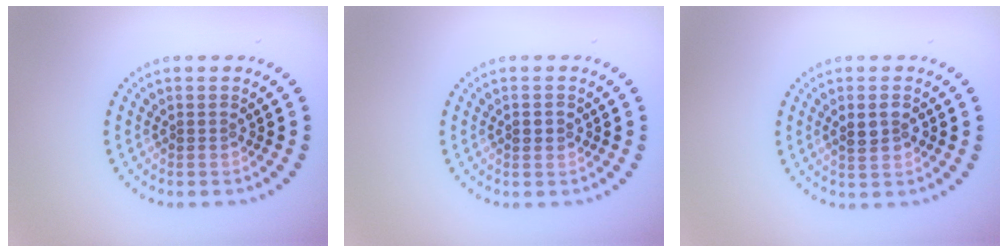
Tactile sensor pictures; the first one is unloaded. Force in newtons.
{"total": 1.8, "press": 1.8, "slide": 0.1}
{"total": 2.3, "press": 2.3, "slide": 0.3}